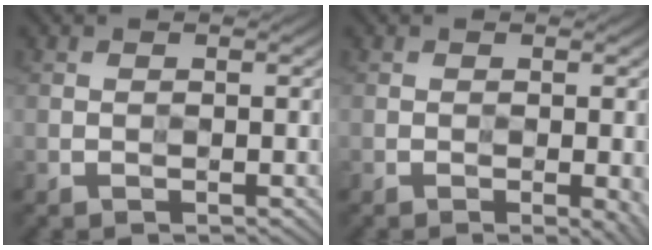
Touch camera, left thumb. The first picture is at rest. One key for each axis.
{"total": 4.6, "fx": -1.5, "fy": 1.8, "fz": 4.0, "tx": -0.038, "ty": -0.011, "tz": -0.008}